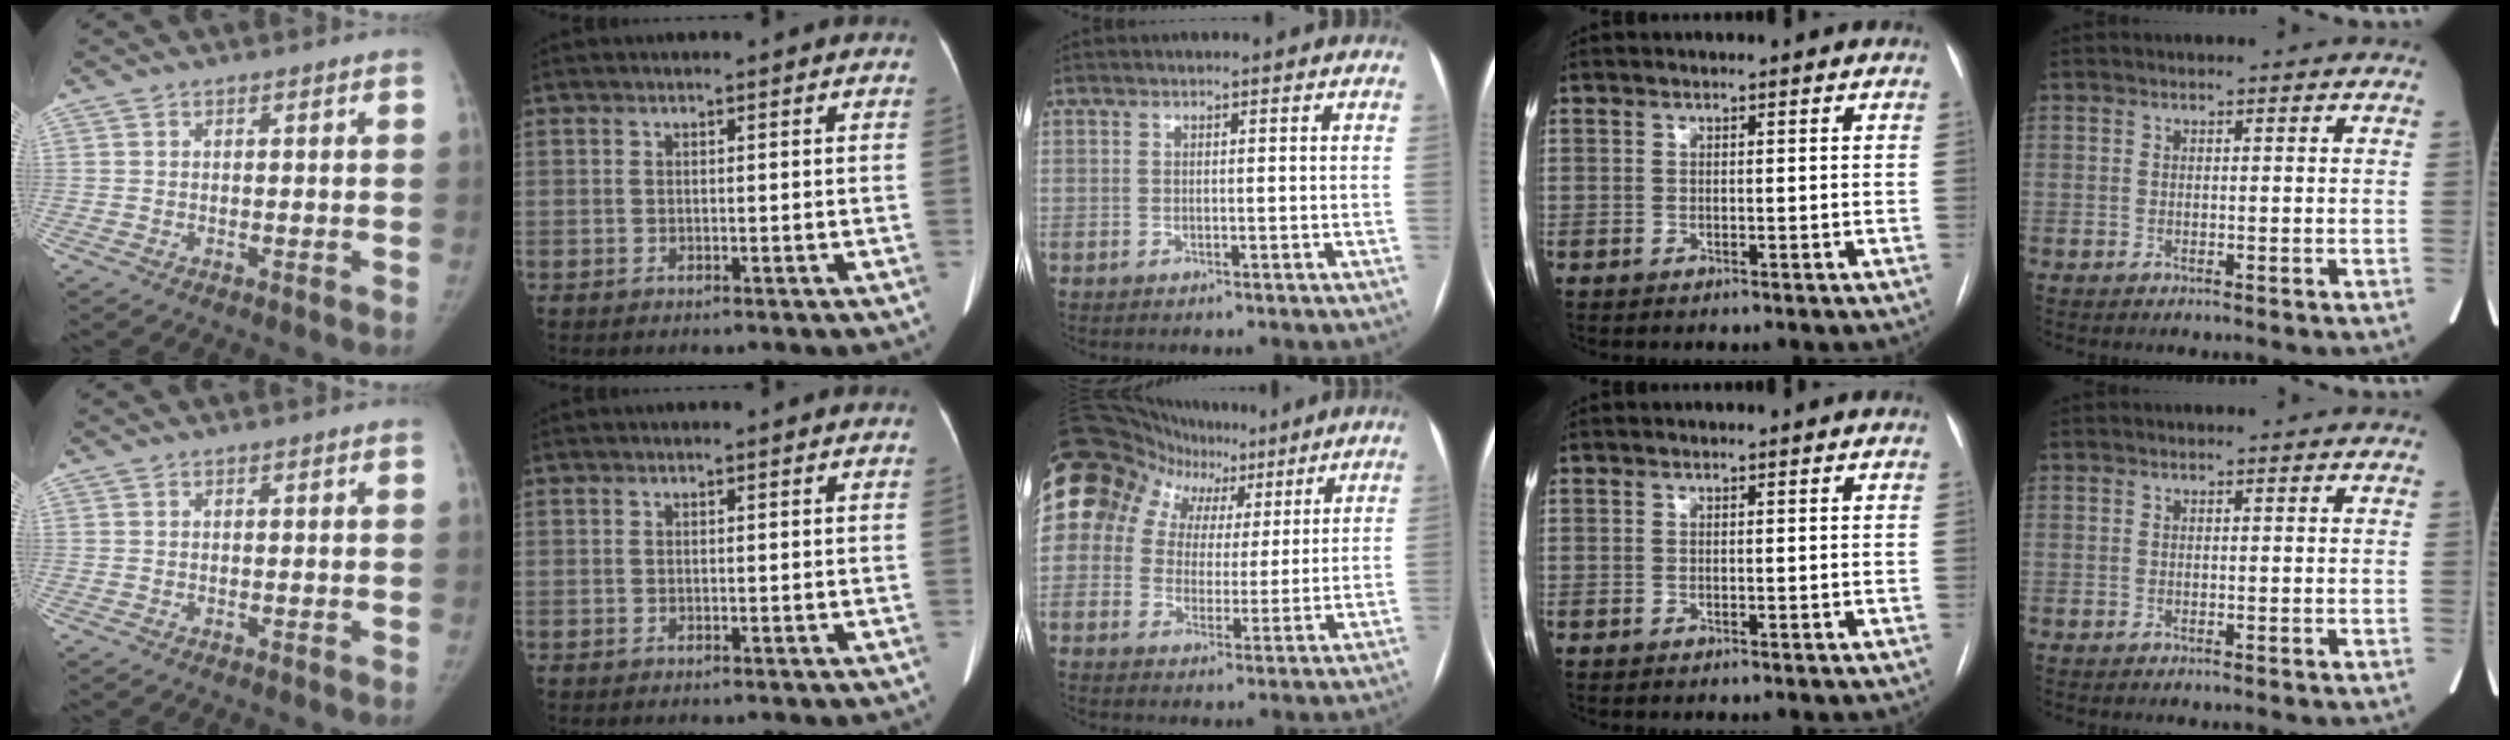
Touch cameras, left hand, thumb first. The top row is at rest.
{"middle": {"total": 14.8, "force": [8.4, 11.2, 4.8], "torque": [-0.089, 0.064, 0.132]}}